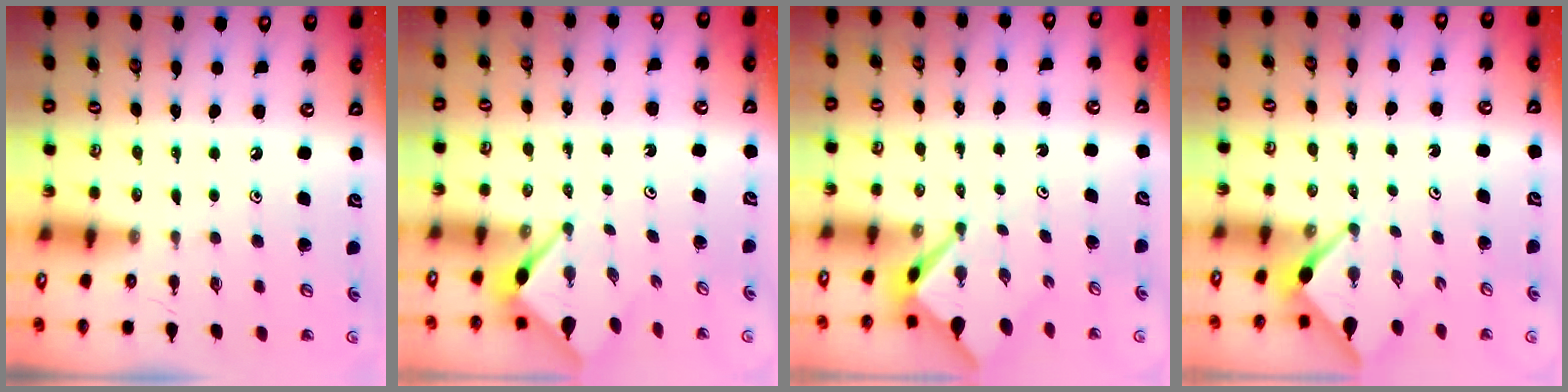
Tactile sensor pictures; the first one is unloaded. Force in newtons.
{"total": 3.0, "press": 3.0, "slide": 0.3}
{"total": 2.6, "press": 2.6, "slide": 0.3}
{"total": 2.6, "press": 2.6, "slide": 0.3}